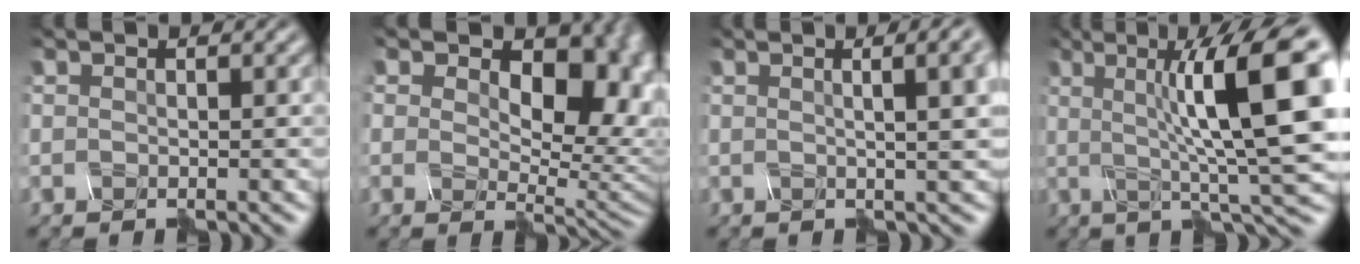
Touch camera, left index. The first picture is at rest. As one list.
[{"total": 7.9, "force": [1.4, 5.1, 5.8], "torque": [-0.075, -0.013, 0.047]}, {"total": 8.4, "force": [2.5, 3.3, 7.4], "torque": [-0.056, 0.051, 0.026]}, {"total": 11.4, "force": [1.3, 1.8, 11.2], "torque": [-0.163, 0.006, 0.041]}]